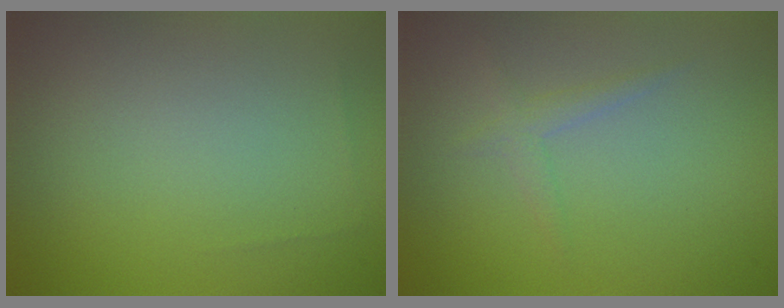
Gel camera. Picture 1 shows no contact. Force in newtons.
{"total": 1.3, "press": 1.3, "slide": 0.1}